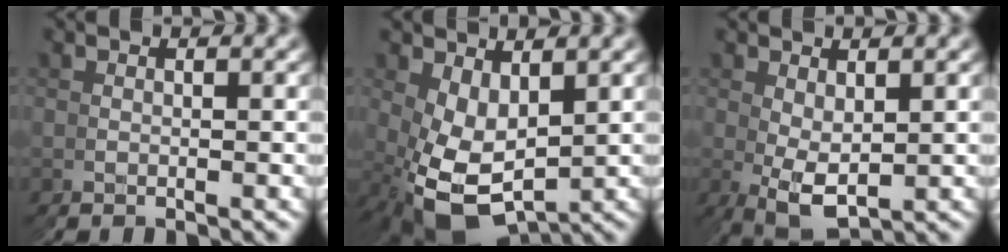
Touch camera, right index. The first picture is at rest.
{"total": 8.4, "force": [-1.1, 6.6, 5.1], "torque": [-0.128, -0.061, 0.009]}
{"total": 6.4, "force": [-1.9, 4.3, 4.3], "torque": [-0.079, -0.038, -0.007]}